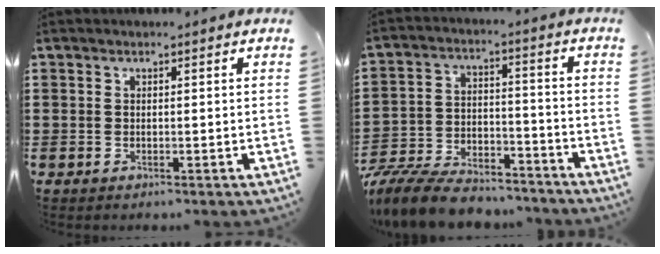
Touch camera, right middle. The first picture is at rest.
{"total": 9.8, "force": [-9.2, 2.0, 2.8], "torque": [-0.058, 0.023, -0.180]}